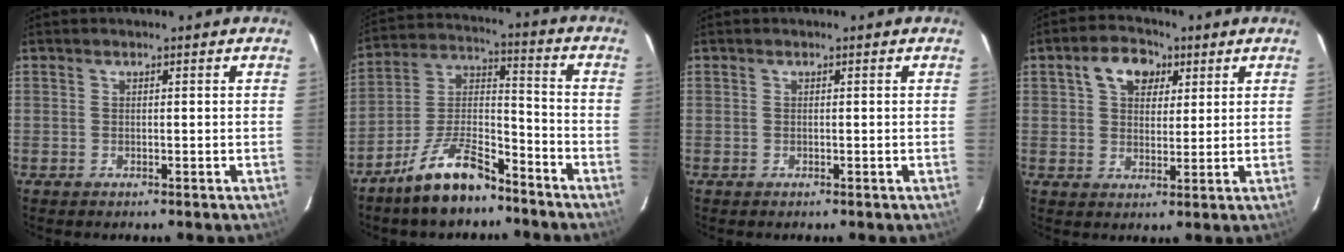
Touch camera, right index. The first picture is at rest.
{"total": 13.3, "force": [-9.8, 4.6, 7.8], "torque": [-0.159, 0.024, -0.176]}
{"total": 0.0}
{"total": 7.4, "force": [3.3, 5.1, 4.3], "torque": [-0.072, 0.023, 0.056]}